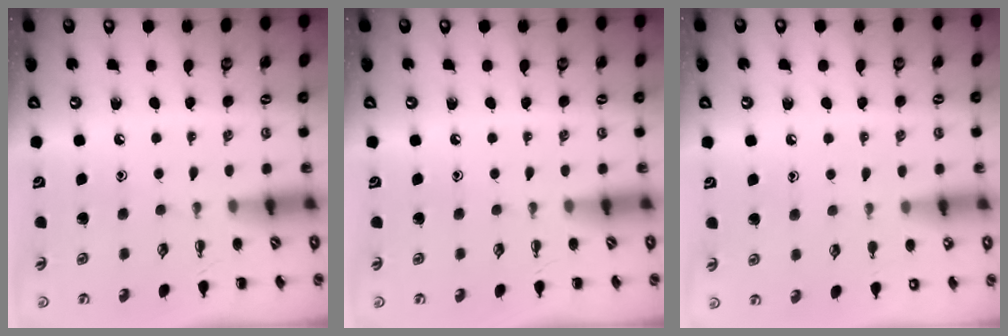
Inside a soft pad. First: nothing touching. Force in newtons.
{"total": 0.0}
{"total": 6.7, "press": 6.3, "slide": 2.2}